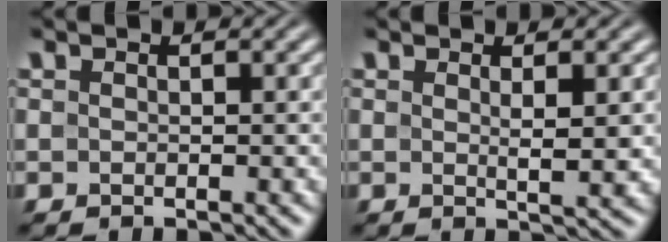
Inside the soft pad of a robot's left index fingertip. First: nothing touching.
{"total": 2.4, "force": [0.6, 0.4, 2.3], "torque": [-0.034, -0.003, 0.009]}